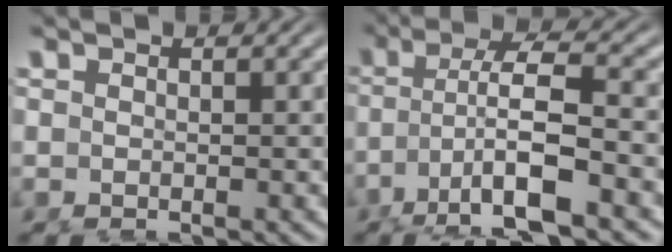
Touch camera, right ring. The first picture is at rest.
{"total": 6.1, "force": [-0.3, 2.2, 5.7], "torque": [-0.100, -0.008, 0.000]}